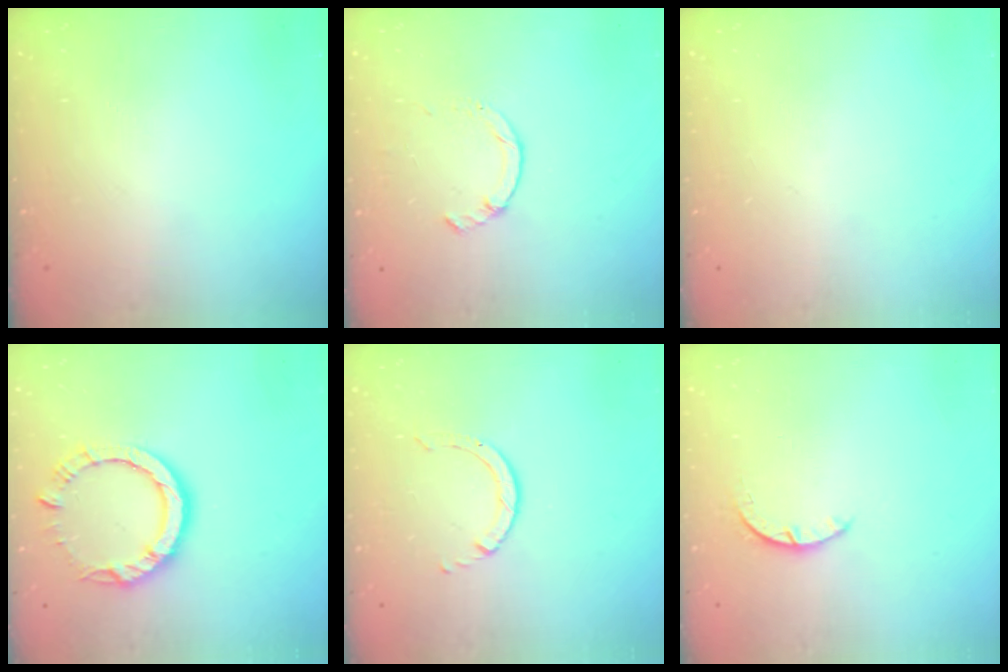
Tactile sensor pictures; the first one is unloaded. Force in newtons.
{"total": 1.0, "press": 1.0, "slide": 0.3}
{"total": 0.0}
{"total": 8.9, "press": 8.9, "slide": 1.0}
{"total": 1.7, "press": 1.7, "slide": 0.1}
{"total": 2.4, "press": 2.4, "slide": 0.3}